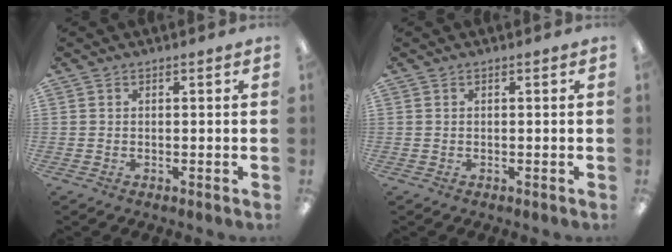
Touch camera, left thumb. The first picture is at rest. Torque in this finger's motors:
{"motor_torque": [0.00, 0.00, 0.01, -0.01, 0.00]}